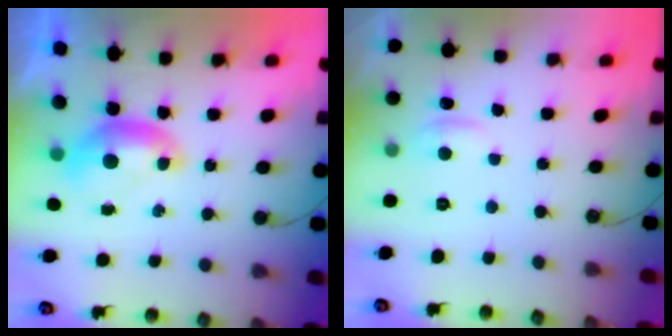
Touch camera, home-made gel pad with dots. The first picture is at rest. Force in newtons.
{"total": 0.8, "press": 0.2, "slide": 0.8}